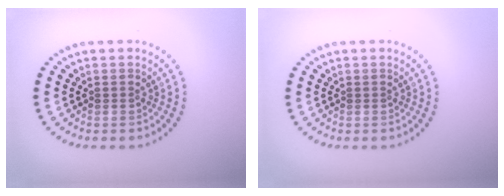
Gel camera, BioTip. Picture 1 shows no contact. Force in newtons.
{"total": 0.0}